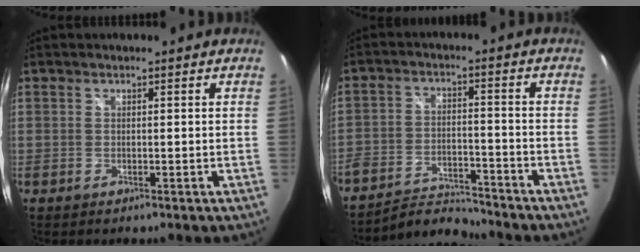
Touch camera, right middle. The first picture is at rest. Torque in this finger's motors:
{"motor_torque": [1.09, -1.05, 0.51, 0.21]}